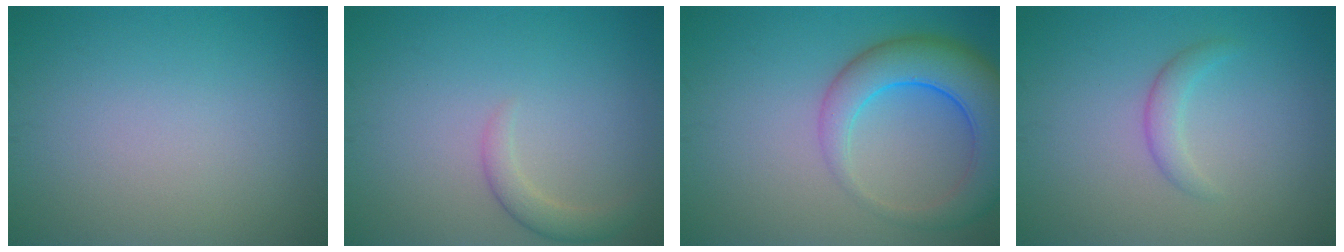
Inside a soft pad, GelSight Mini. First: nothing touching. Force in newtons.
{"total": 1.8, "press": 1.8, "slide": 0.1}
{"total": 7.1, "press": 7.1, "slide": 0.3}
{"total": 1.7, "press": 1.7, "slide": 0.2}